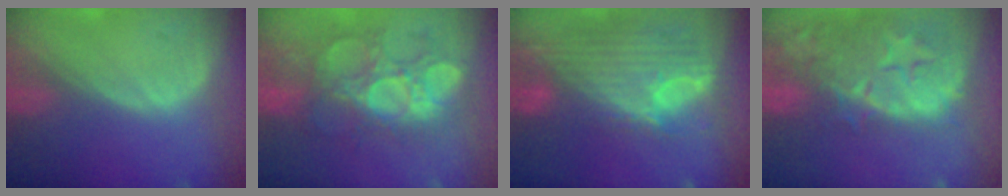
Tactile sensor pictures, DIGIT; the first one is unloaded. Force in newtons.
{"total": 9.9, "press": 9.9, "slide": 1.0}
{"total": 12.1, "press": 10.2, "slide": 6.4}
{"total": 14.7, "press": 11.8, "slide": 8.8}